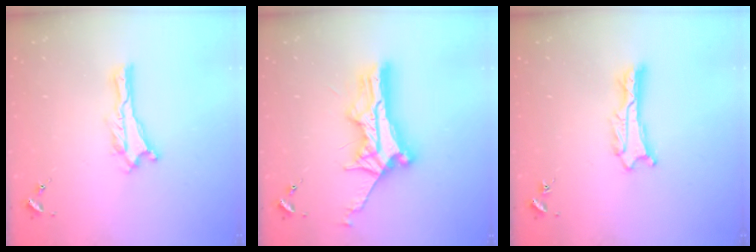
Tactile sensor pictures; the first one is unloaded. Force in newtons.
{"total": 12.2, "press": 12.1, "slide": 1.1}
{"total": 1.1, "press": 1.1, "slide": 0.2}